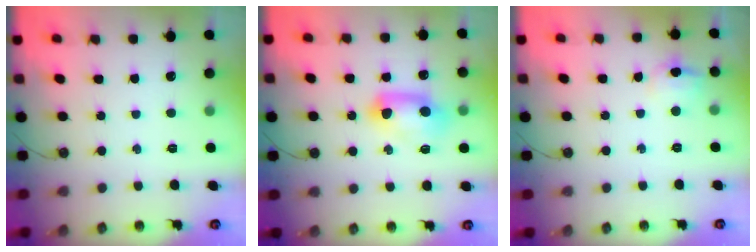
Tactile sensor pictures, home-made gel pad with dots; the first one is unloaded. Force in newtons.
{"total": 10.3, "press": 10.2, "slide": 1.1}
{"total": 7.5, "press": 7.4, "slide": 1.0}